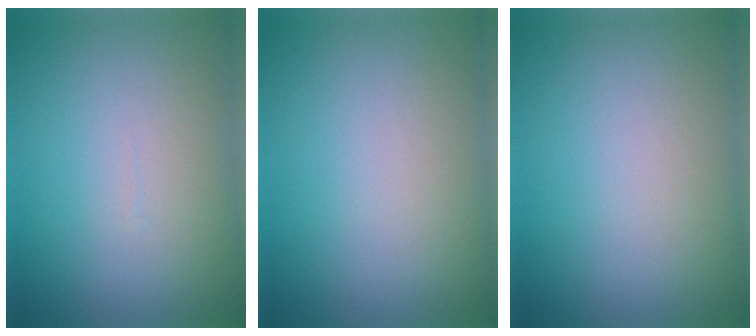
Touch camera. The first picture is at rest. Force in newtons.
{"total": 0.0}
{"total": 0.0}